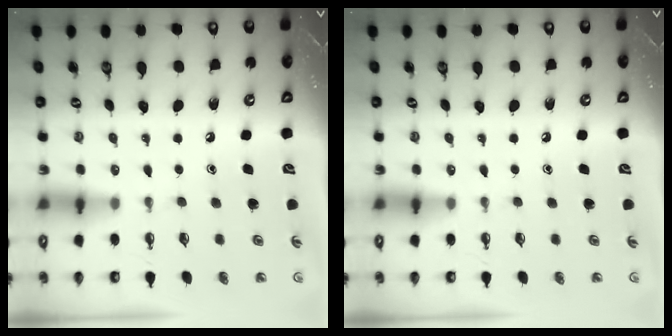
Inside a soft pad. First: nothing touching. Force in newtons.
{"total": 0.0}